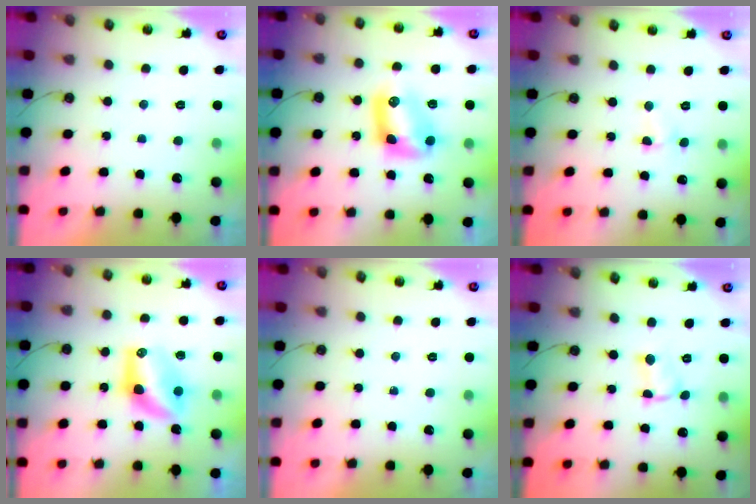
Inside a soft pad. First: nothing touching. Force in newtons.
{"total": 9.0, "press": 9.0, "slide": 0.3}
{"total": 2.6, "press": 2.5, "slide": 0.3}
{"total": 9.9, "press": 8.9, "slide": 4.4}
{"total": 0.0}
{"total": 1.6, "press": 1.6, "slide": 0.3}